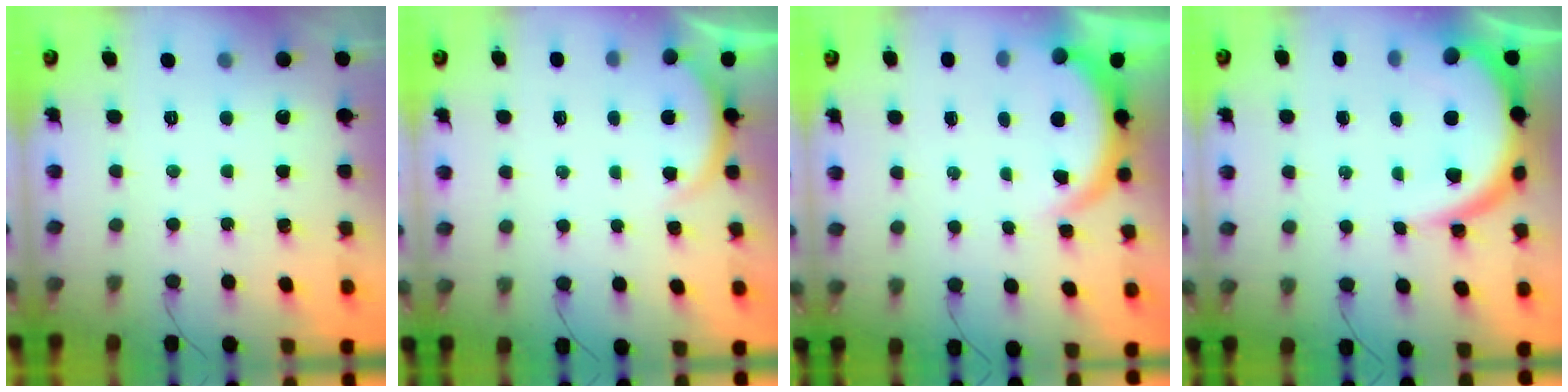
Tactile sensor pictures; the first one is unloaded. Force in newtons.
{"total": 1.9, "press": 1.9, "slide": 0.5}
{"total": 4.9, "press": 4.9, "slide": 0.4}
{"total": 9.4, "press": 9.4, "slide": 0.5}